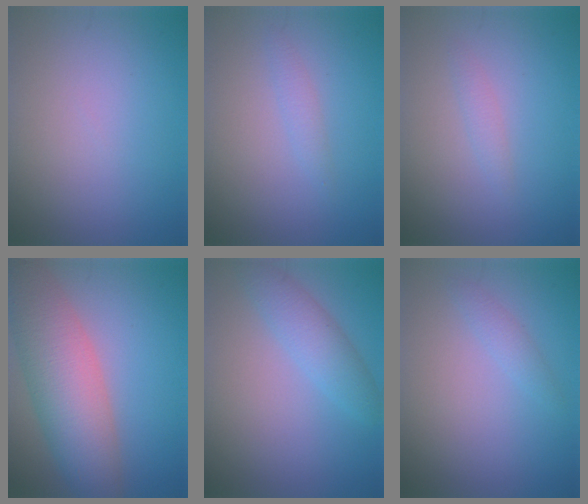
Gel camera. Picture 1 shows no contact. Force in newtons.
{"total": 1.1, "press": 1.1, "slide": 0.1}
{"total": 1.0, "press": 1.0, "slide": 0.0}
{"total": 8.5, "press": 8.4, "slide": 0.6}
{"total": 3.0, "press": 3.0, "slide": 0.1}
{"total": 1.1, "press": 1.1, "slide": 0.1}